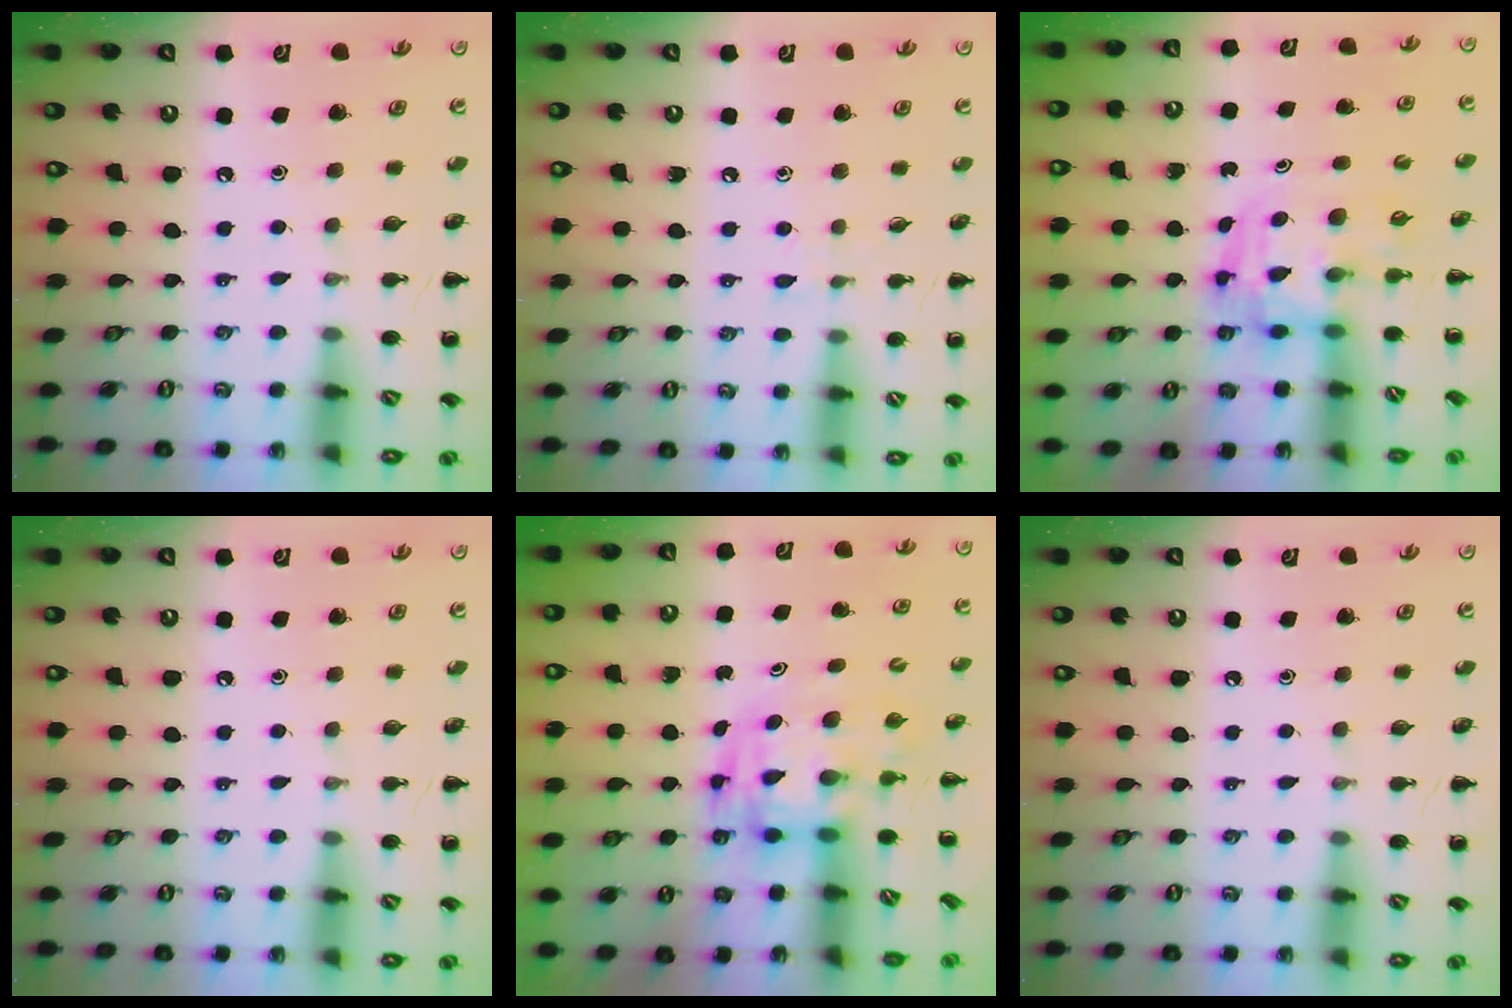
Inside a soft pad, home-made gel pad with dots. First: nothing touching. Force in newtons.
{"total": 3.9, "press": 3.6, "slide": 1.4}
{"total": 3.6, "press": 3.5, "slide": 0.6}
{"total": 0.0}
{"total": 2.9, "press": 2.9, "slide": 0.6}
{"total": 0.0}